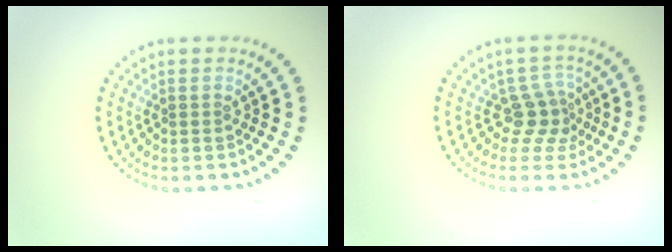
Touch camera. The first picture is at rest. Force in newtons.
{"total": 2.7, "press": 1.9, "slide": 1.9}